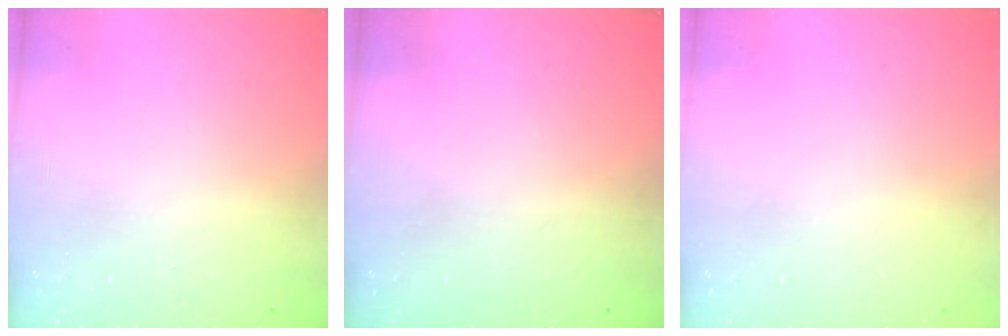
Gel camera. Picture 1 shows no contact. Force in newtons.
{"total": 0.0}
{"total": 0.0}